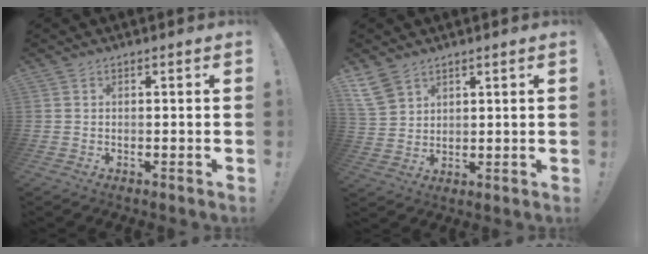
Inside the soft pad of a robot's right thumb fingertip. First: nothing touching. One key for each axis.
{"total": 7.3, "fx": 5.1, "fy": 4.5, "fz": 2.8, "tx": -0.055, "ty": -0.022, "tz": 0.105}